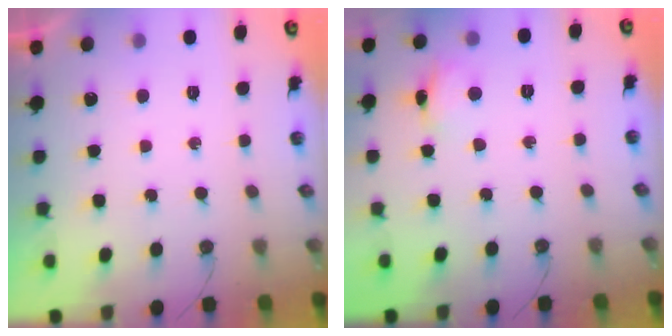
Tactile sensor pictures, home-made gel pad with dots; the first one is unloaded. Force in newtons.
{"total": 3.9, "press": 3.9, "slide": 0.3}